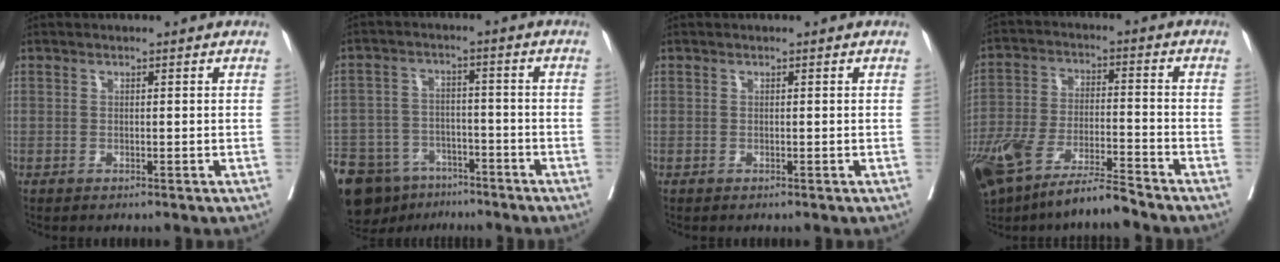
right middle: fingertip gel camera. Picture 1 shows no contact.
{"total": 18.1, "force": [-12.0, 11.1, 7.7], "torque": [-0.217, -0.016, -0.179]}
{"total": 0.0}
{"total": 12.9, "force": [-9.7, 1.9, 8.2], "torque": [-0.159, -0.021, -0.179]}